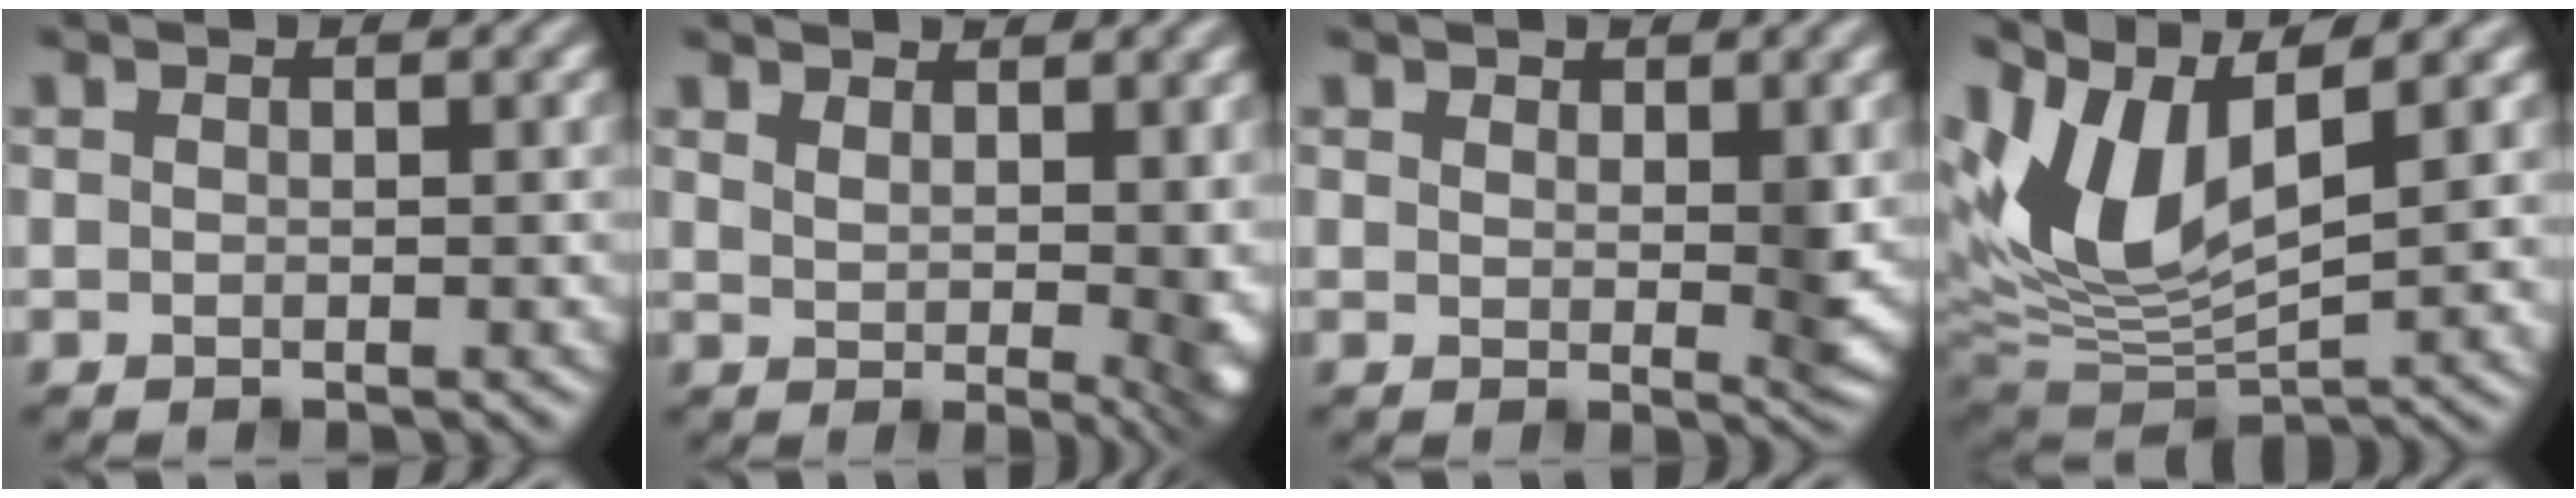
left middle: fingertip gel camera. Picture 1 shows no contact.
{"total": 6.5, "force": [3.2, 2.5, 5.0], "torque": [-0.048, 0.002, 0.060]}
{"total": 2.9, "force": [1.9, 0.8, 2.0], "torque": [-0.035, -0.004, 0.036]}
{"total": 9.5, "force": [3.6, 4.3, 7.6], "torque": [-0.159, 0.008, 0.069]}